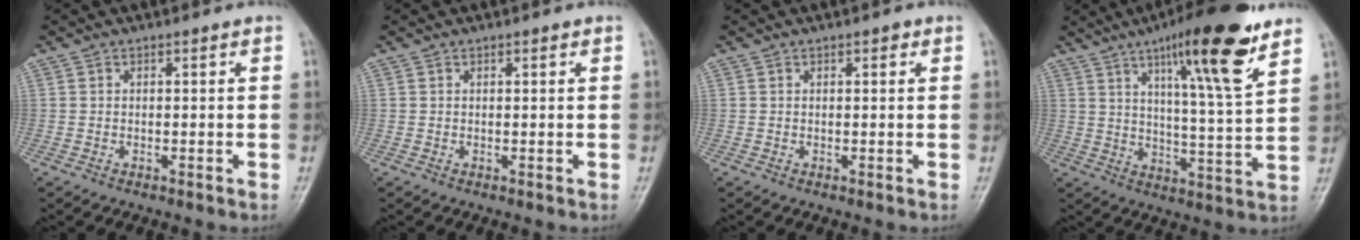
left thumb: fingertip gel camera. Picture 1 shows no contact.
{"total": 0.6, "force": [0.4, 0.2, 0.4], "torque": [-0.007, -0.001, 0.004]}
{"total": 1.1, "force": [0.6, 0.5, 0.7], "torque": [-0.006, 0.001, 0.004]}
{"total": 17.3, "force": [10.2, 2.5, 13.8], "torque": [-0.200, -0.051, 0.159]}